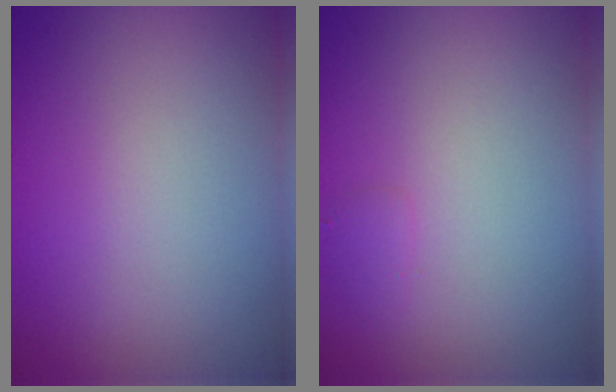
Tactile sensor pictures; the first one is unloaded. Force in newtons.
{"total": 0.7, "press": 0.7, "slide": 0.1}